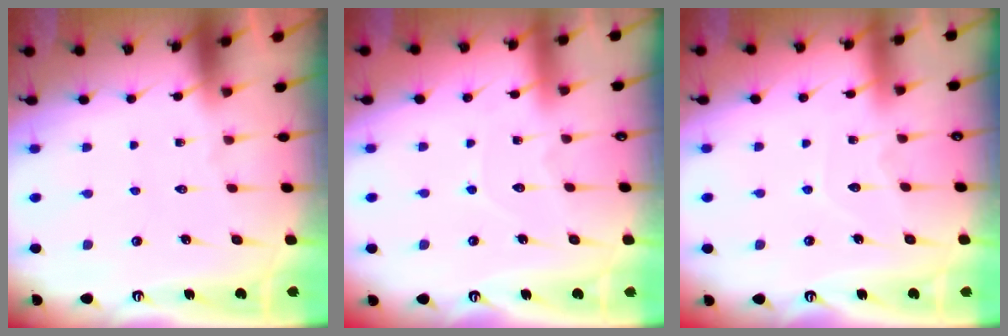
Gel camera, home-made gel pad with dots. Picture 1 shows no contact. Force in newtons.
{"total": 4.0, "press": 4.0, "slide": 0.4}
{"total": 5.9, "press": 5.9, "slide": 0.5}